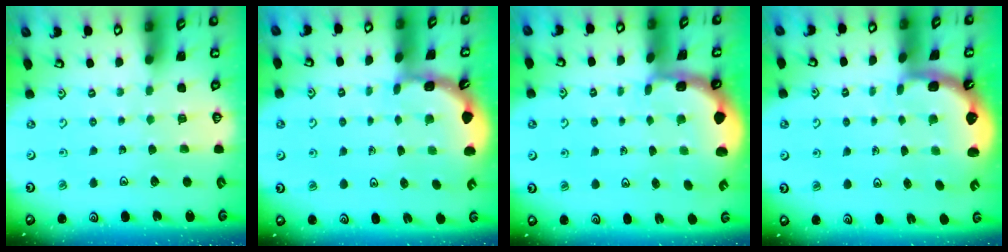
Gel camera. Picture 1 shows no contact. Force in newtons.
{"total": 2.2, "press": 2.2, "slide": 0.4}
{"total": 1.8, "press": 1.6, "slide": 0.7}
{"total": 2.5, "press": 1.2, "slide": 2.2}